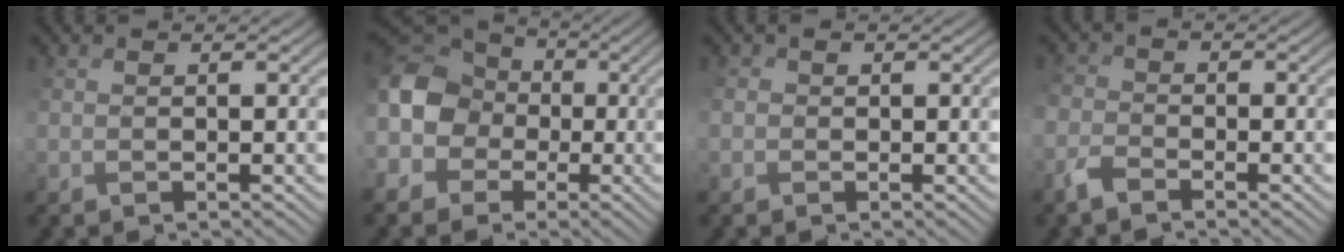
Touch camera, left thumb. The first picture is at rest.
{"total": 10.8, "force": [-0.4, 9.2, 5.6], "torque": [-0.156, 0.005, -0.033]}
{"total": 1.2, "force": [-0.5, 1.1, 0.2], "torque": [0.000, 0.004, -0.004]}
{"total": 2.8, "force": [-2.1, 1.0, 1.6], "torque": [-0.037, 0.005, -0.055]}